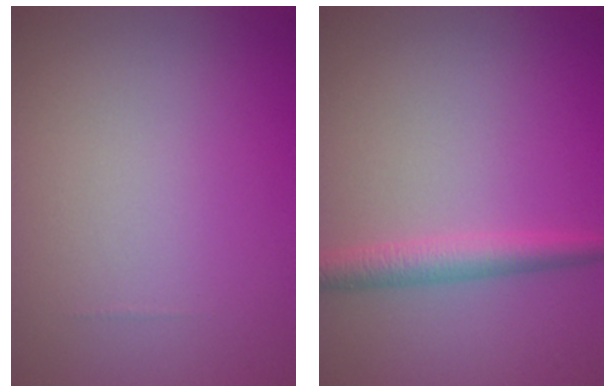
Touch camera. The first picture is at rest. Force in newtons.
{"total": 2.5, "press": 2.5, "slide": 0.1}